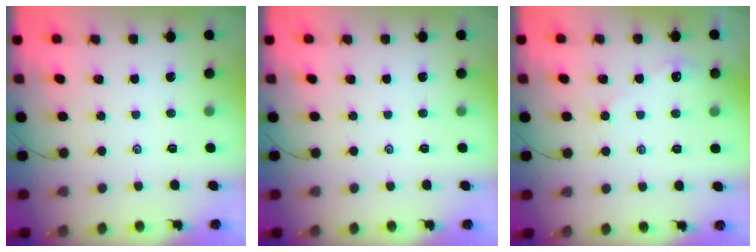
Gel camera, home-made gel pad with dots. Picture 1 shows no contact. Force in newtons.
{"total": 0.0}
{"total": 2.5, "press": 2.5, "slide": 0.6}